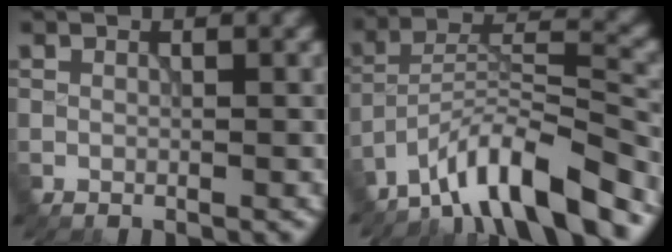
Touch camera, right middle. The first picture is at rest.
{"total": 9.8, "force": [-7.9, 2.0, 5.5], "torque": [-0.079, 0.010, -0.147]}